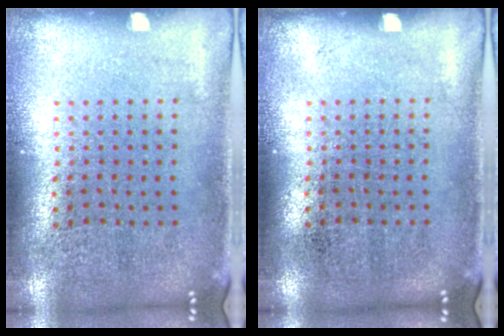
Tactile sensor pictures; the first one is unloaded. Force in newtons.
{"total": 0.0}